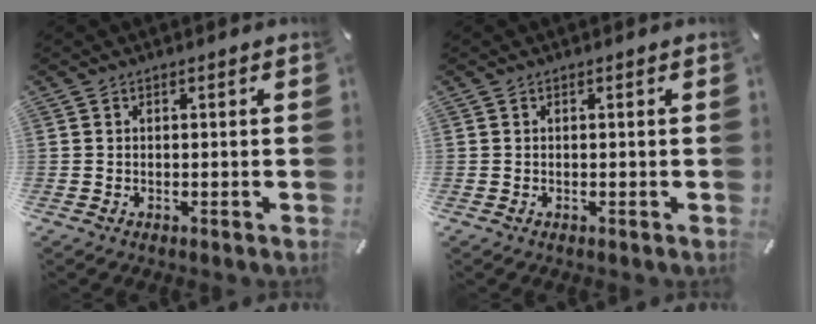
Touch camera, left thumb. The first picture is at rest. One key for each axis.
{"total": 0.0}